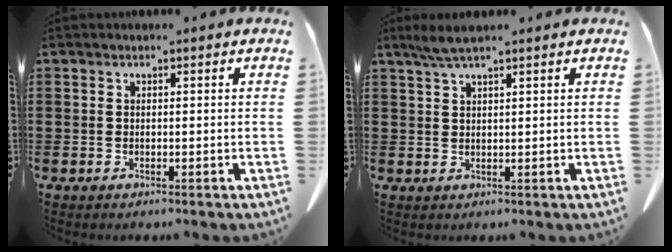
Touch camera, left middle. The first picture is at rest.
{"total": 2.9, "force": [2.0, 0.2, 2.1], "torque": [-0.045, 0.002, 0.037]}